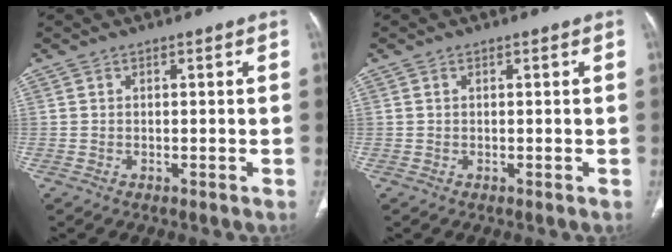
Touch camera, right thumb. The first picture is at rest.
{"total": 0.0}